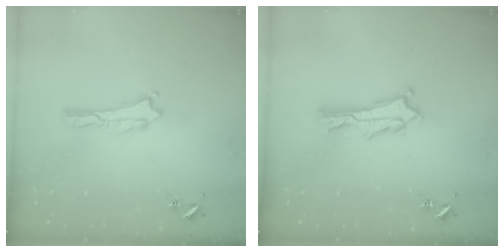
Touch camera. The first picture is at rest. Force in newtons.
{"total": 3.3, "press": 3.2, "slide": 0.3}